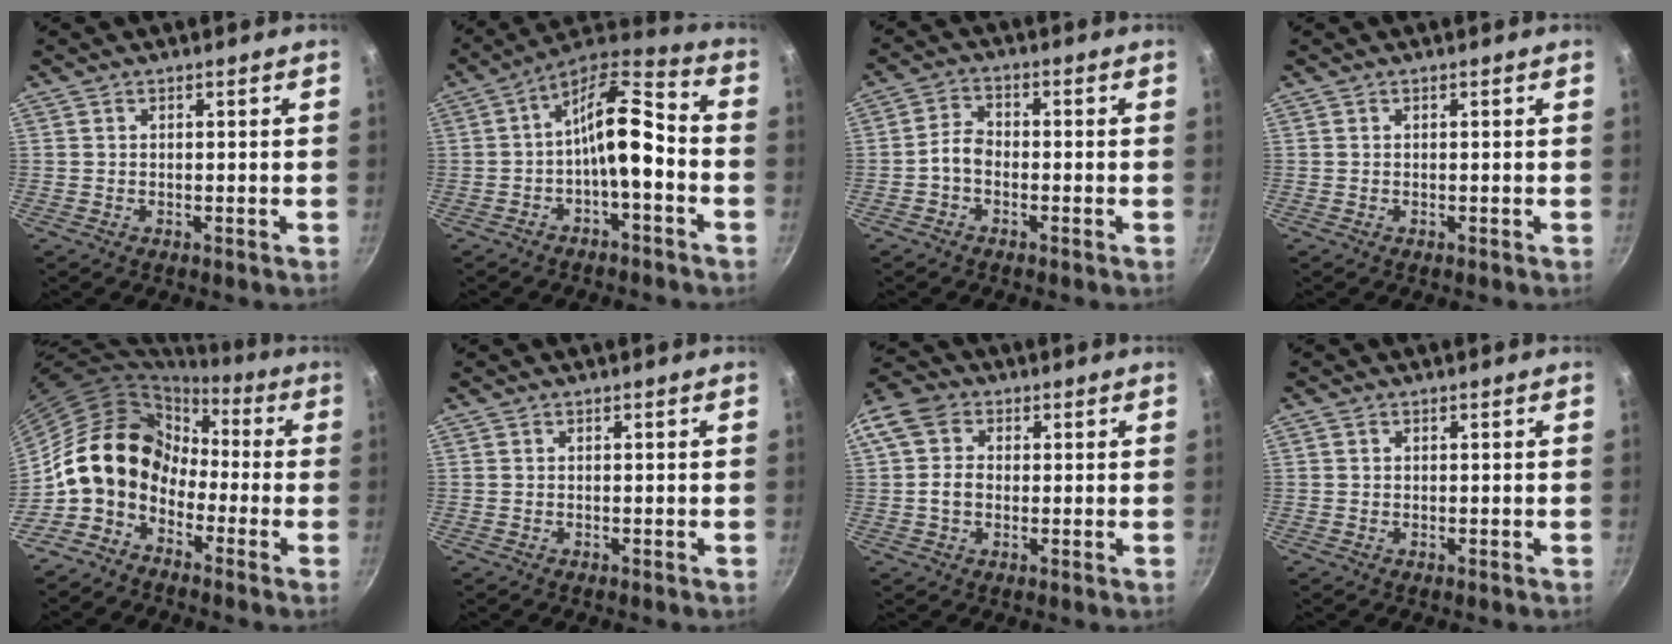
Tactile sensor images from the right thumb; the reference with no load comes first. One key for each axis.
{"total": 12.1, "fx": -2.7, "fy": 4.8, "fz": 10.7, "tx": -0.179, "ty": 0.054, "tz": -0.052}
{"total": 3.5, "fx": -1.5, "fy": 2.3, "fz": 2.2, "tx": -0.041, "ty": 0.026, "tz": -0.035}
{"total": 0.0}
{"total": 12.1, "fx": -2.9, "fy": 9.6, "fz": 6.9, "tx": -0.073, "ty": 0.044, "tz": -0.070}
{"total": 0.0}
{"total": 10.4, "fx": 1.0, "fy": 8.6, "fz": 5.8, "tx": -0.117, "ty": 0.026, "tz": 0.006}
{"total": 0.7, "fx": 0.3, "fy": 0.6, "fz": 0.2, "tx": -0.002, "ty": 0.003, "tz": 0.003}